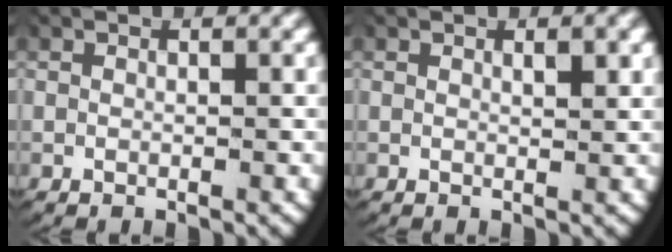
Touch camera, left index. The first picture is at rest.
{"total": 0.9, "force": [0.6, 0.0, 0.8], "torque": [-0.010, -0.006, 0.011]}